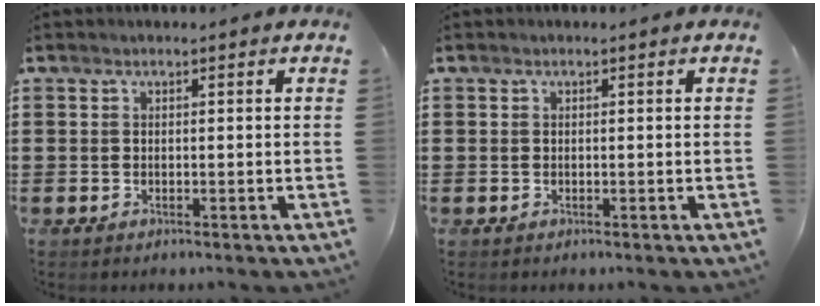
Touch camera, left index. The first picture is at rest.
{"total": 0.0}